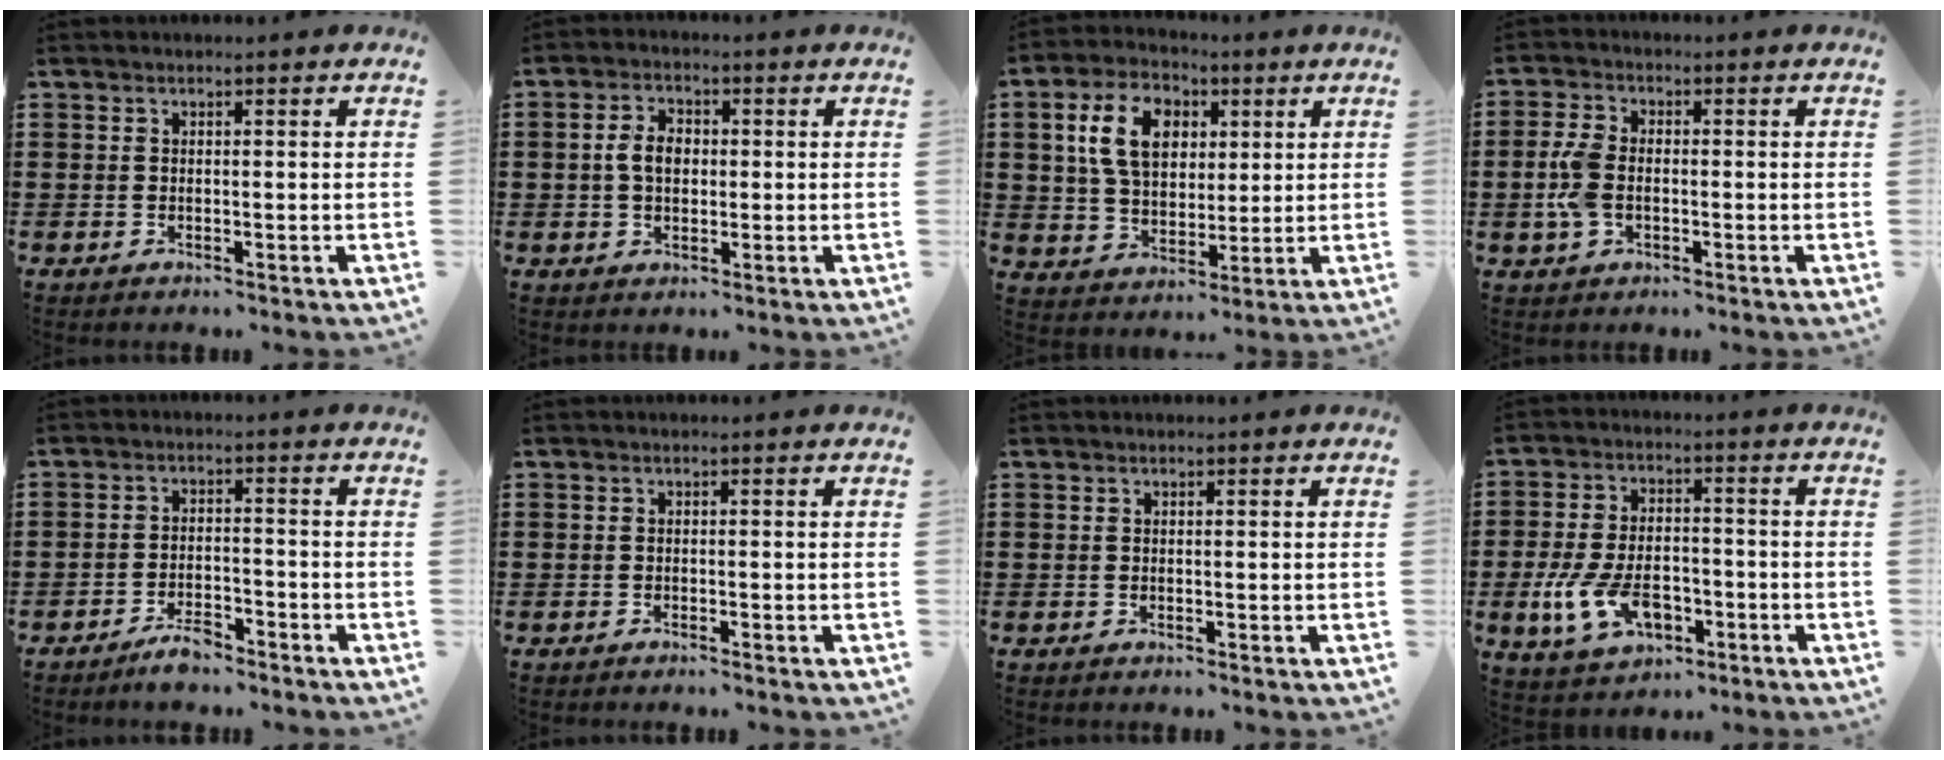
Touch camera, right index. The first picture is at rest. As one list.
[{"total": 4.1, "force": [0.1, 2.7, 3.1], "torque": [-0.073, 0.010, -0.004]}, {"total": 10.1, "force": [3.0, 7.0, 6.6], "torque": [-0.135, 0.013, 0.049]}, {"total": 5.3, "force": [-0.8, 3.2, 4.1], "torque": [-0.109, -0.004, -0.022]}, {"total": 3.5, "force": [-3.0, 0.9, 1.6], "torque": [-0.032, 0.010, -0.060]}, {"total": 0.5, "force": [-0.5, 0.0, 0.0], "torque": [-0.002, -0.001, -0.011]}, {"total": 0.0}, {"total": 9.4, "force": [-3.4, 5.5, 6.8], "torque": [-0.158, 0.003, -0.064]}]